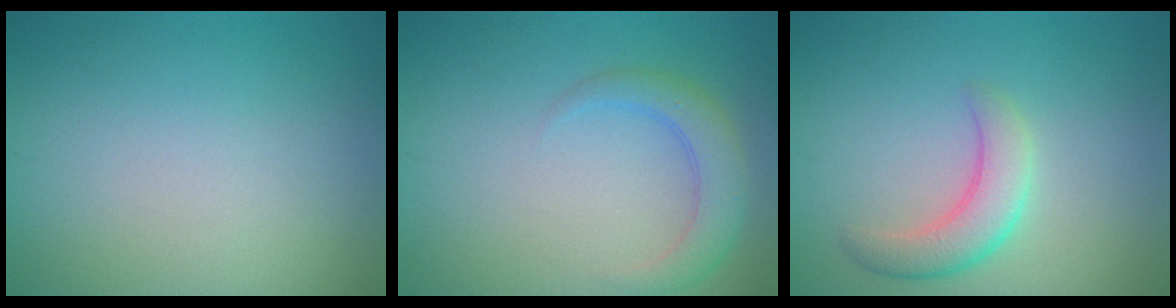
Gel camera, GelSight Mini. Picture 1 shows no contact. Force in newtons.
{"total": 3.0, "press": 3.0, "slide": 0.1}
{"total": 3.2, "press": 3.2, "slide": 0.2}